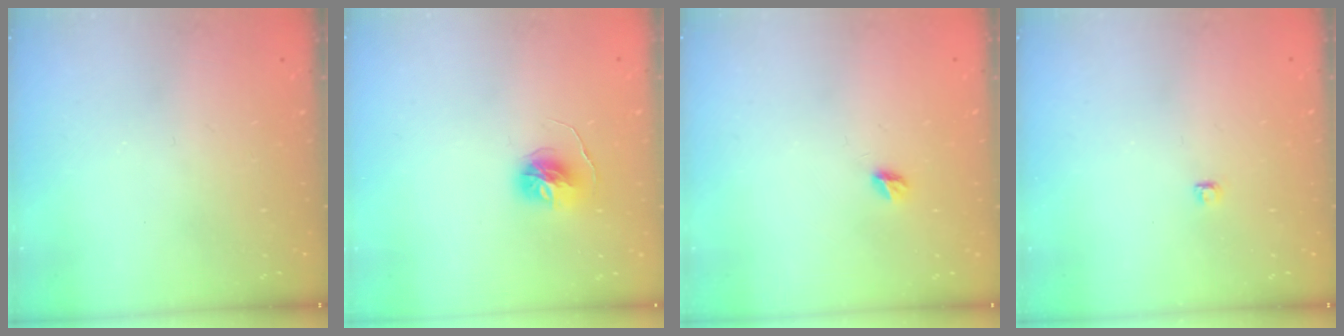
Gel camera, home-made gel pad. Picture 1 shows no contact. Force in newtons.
{"total": 6.4, "press": 6.4, "slide": 0.6}
{"total": 4.9, "press": 4.9, "slide": 0.5}
{"total": 2.8, "press": 2.7, "slide": 0.3}